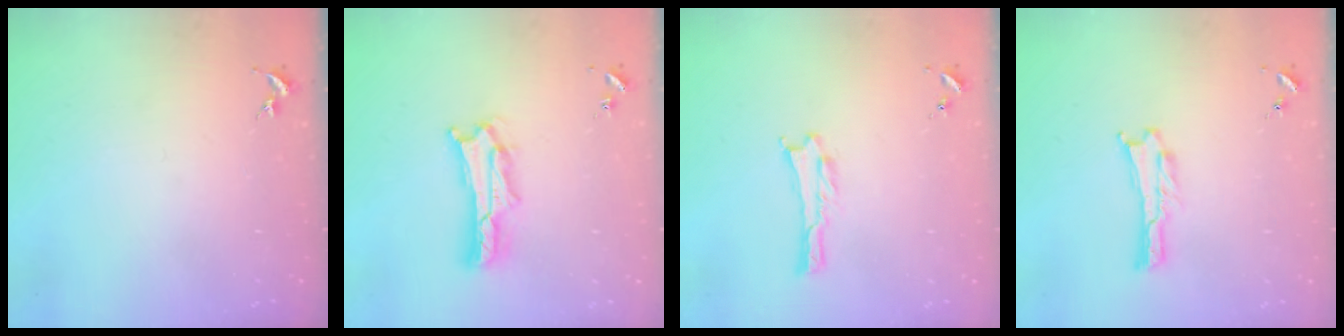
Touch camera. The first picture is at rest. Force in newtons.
{"total": 3.0, "press": 2.9, "slide": 0.3}
{"total": 0.0}
{"total": 0.0}